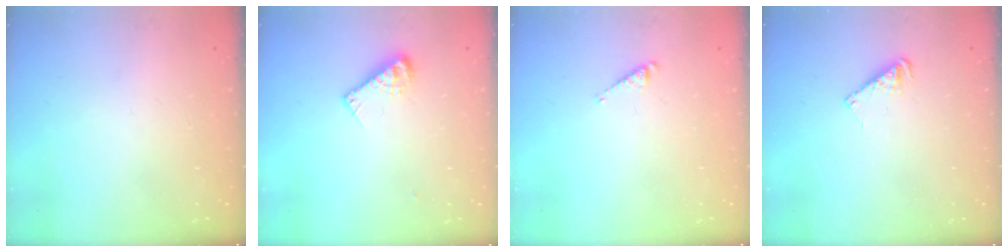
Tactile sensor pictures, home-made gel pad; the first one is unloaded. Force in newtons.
{"total": 6.9, "press": 6.8, "slide": 0.4}
{"total": 3.1, "press": 3.1, "slide": 0.4}
{"total": 3.9, "press": 3.9, "slide": 0.4}